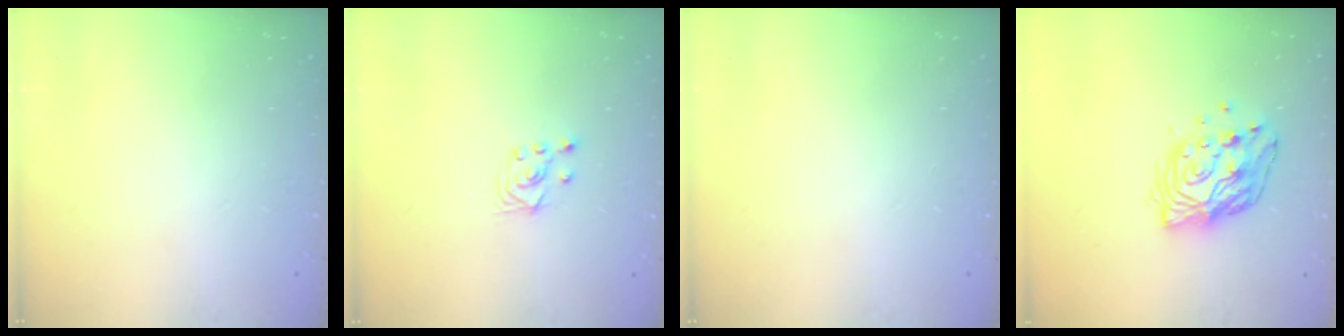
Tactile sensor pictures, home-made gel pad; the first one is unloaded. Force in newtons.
{"total": 2.6, "press": 2.5, "slide": 1.0}
{"total": 0.0}
{"total": 14.0, "press": 13.9, "slide": 1.7}